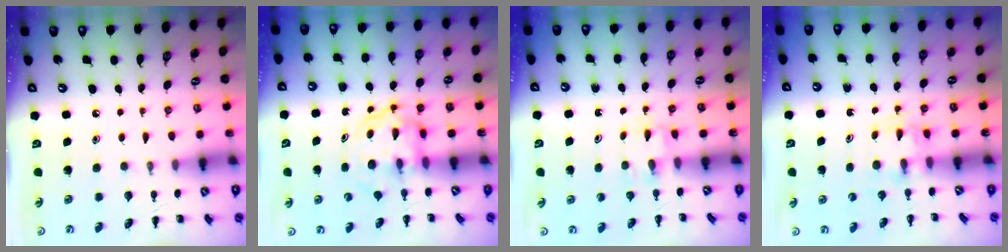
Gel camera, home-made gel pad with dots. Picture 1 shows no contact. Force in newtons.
{"total": 3.8, "press": 3.8, "slide": 0.2}
{"total": 2.3, "press": 2.1, "slide": 0.9}
{"total": 2.8, "press": 2.6, "slide": 1.1}